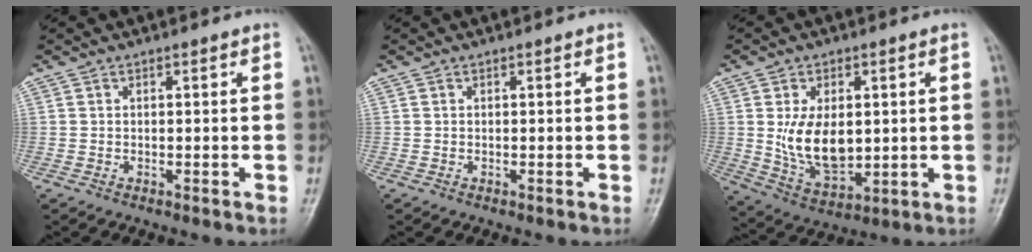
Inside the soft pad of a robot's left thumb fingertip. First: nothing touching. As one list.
[{"total": 0.0}, {"total": 11.6, "force": [0.9, 7.0, 9.2], "torque": [-0.141, -0.015, 0.034]}]